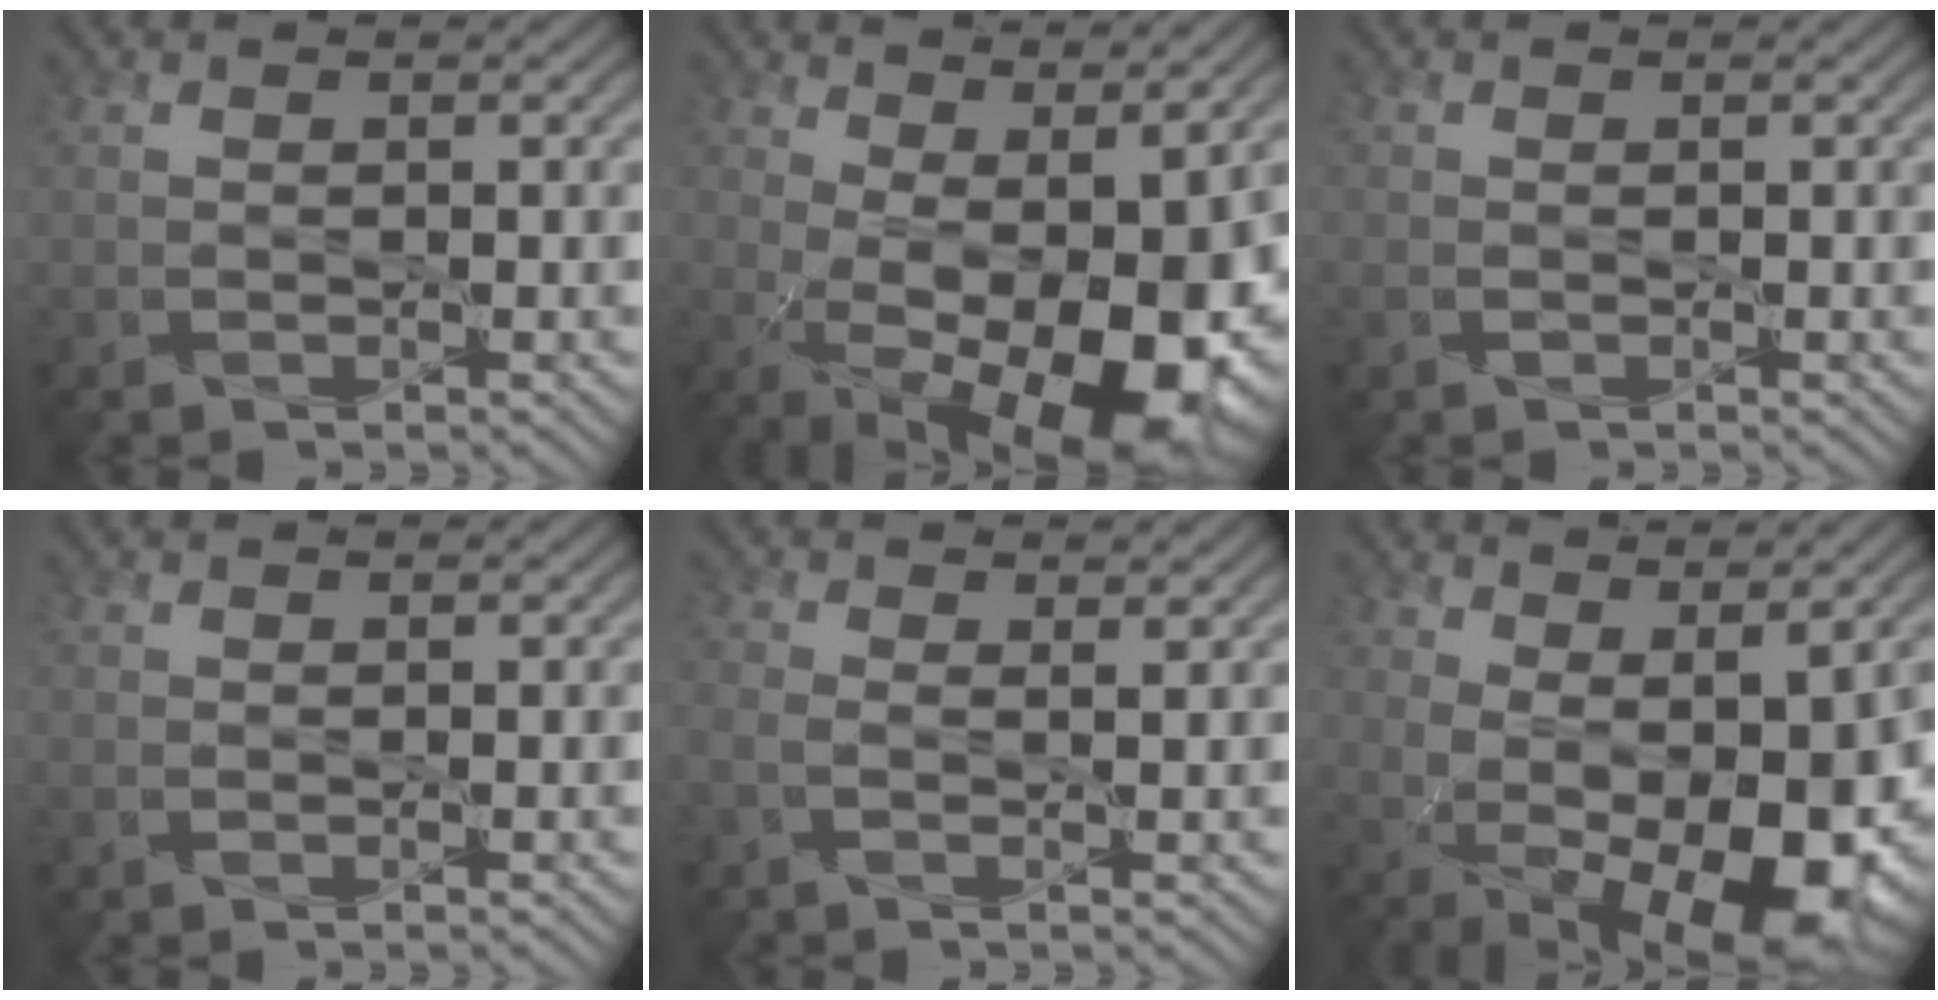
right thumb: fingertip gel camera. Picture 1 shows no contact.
{"total": 14.5, "force": [-2.0, 6.3, 12.9], "torque": [-0.202, -0.018, -0.016]}
{"total": 0.7, "force": [-0.3, 0.5, 0.4], "torque": [-0.013, -0.001, -0.006]}
{"total": 0.0}
{"total": 2.0, "force": [0.0, 0.8, 1.9], "torque": [-0.052, 0.002, -0.009]}
{"total": 12.1, "force": [-0.4, 5.8, 10.6], "torque": [-0.172, -0.016, 0.012]}